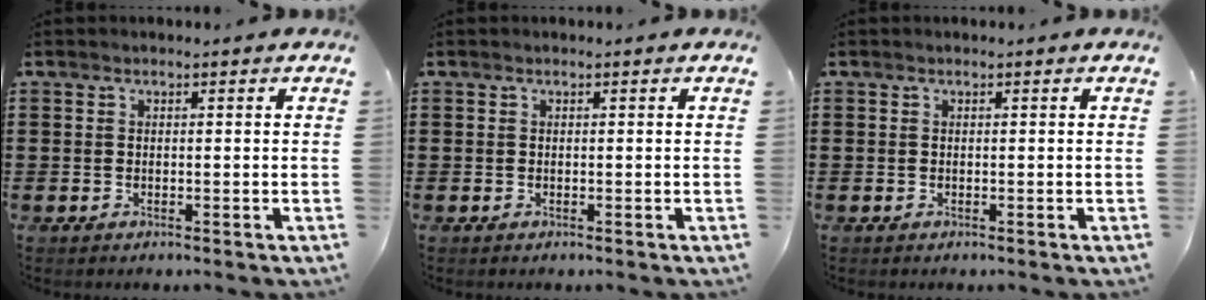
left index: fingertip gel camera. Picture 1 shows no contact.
{"total": 0.0}
{"total": 0.0}